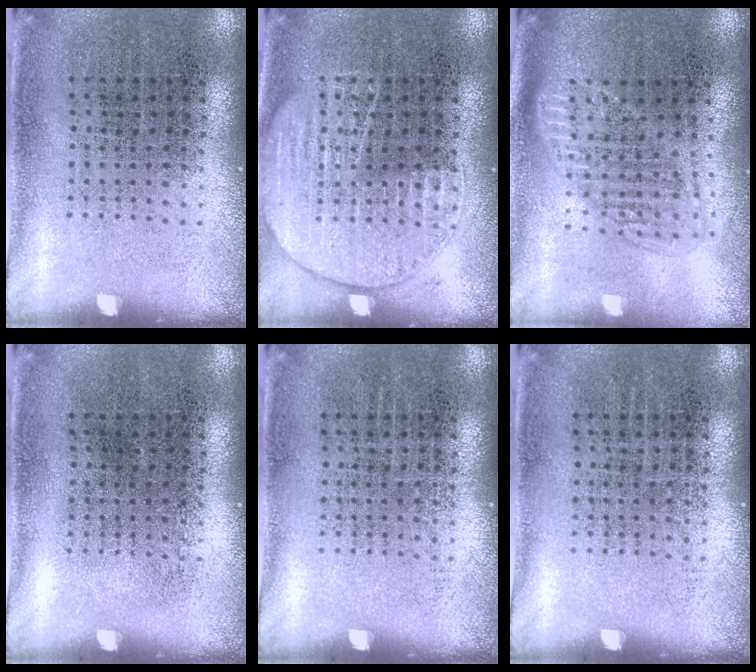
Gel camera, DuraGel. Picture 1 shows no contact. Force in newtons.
{"total": 2.4, "press": 2.4, "slide": 0.2}
{"total": 1.5, "press": 1.3, "slide": 0.8}
{"total": 0.0}
{"total": 0.0}
{"total": 0.0}